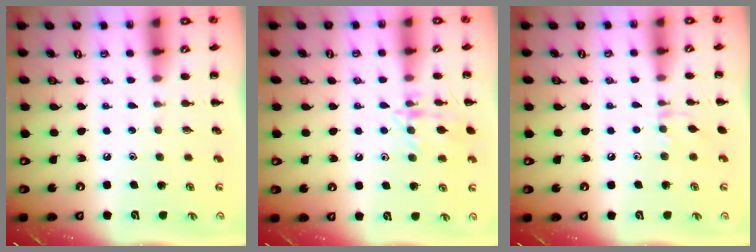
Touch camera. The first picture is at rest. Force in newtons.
{"total": 12.2, "press": 12.2, "slide": 0.6}
{"total": 6.0, "press": 5.7, "slide": 1.8}